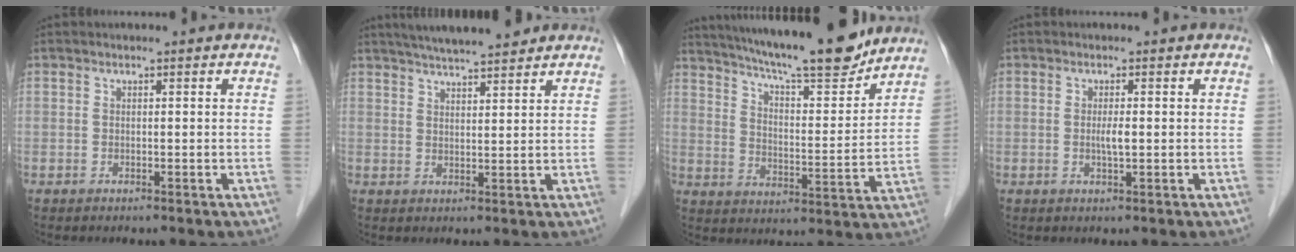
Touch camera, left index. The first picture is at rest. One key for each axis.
{"total": 9.3, "fx": 8.1, "fy": 0.7, "fz": 4.4, "tx": -0.068, "ty": 0.020, "tz": 0.120}
{"total": 18.2, "fx": 16.1, "fy": 1.4, "fz": 8.5, "tx": -0.139, "ty": -0.006, "tz": 0.241}
{"total": 1.7, "fx": -0.2, "fy": 0.2, "fz": 1.6, "tx": -0.033, "ty": -0.002, "tz": -0.002}